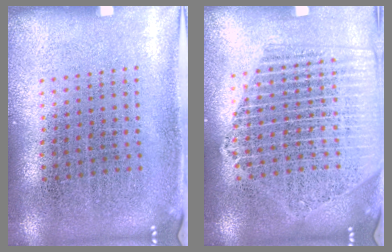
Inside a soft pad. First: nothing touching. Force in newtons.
{"total": 2.1, "press": 1.9, "slide": 0.8}